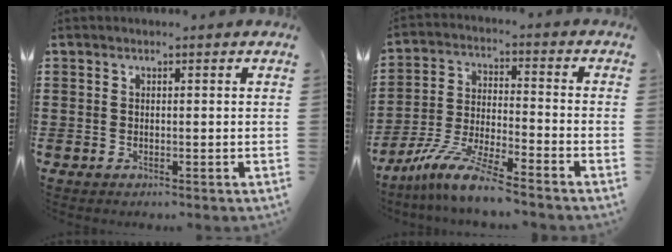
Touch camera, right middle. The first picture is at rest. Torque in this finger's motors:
{"motor_torque": [1.66, -0.48, 0.38, 0.21]}